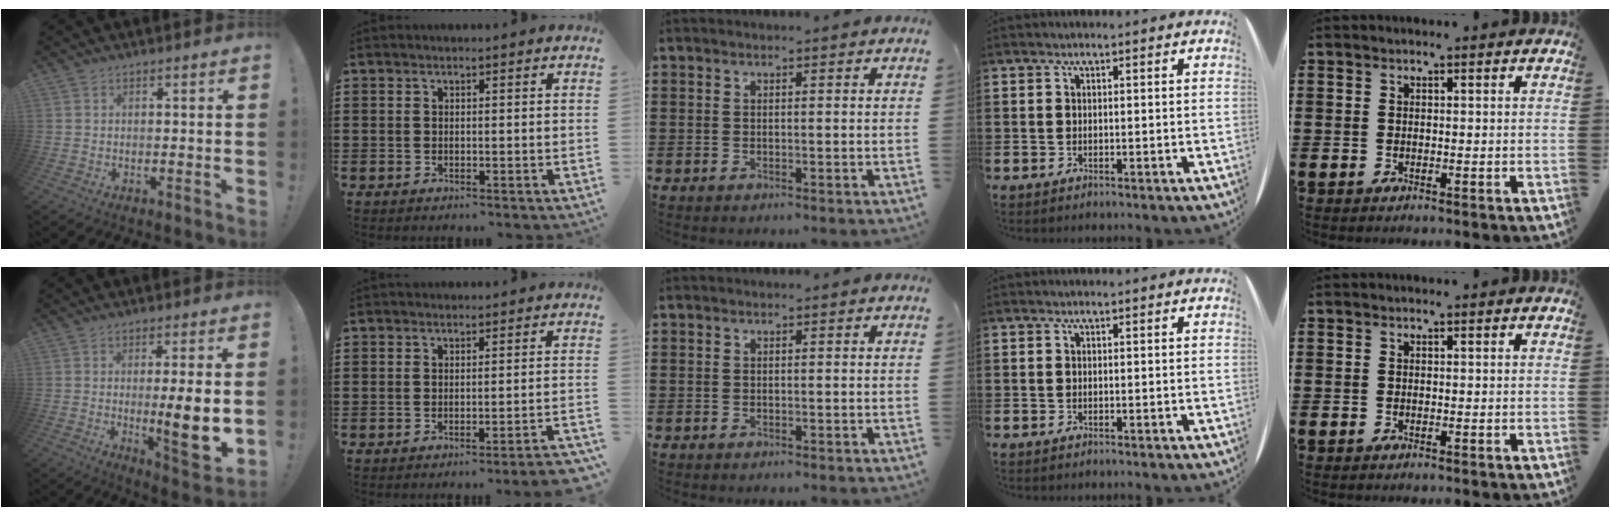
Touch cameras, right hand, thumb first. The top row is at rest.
{"thumb": {"total": 10.7, "force": [-0.4, 1.3, 10.6], "torque": [-0.152, -0.013, -0.007]}, "index": {"total": 1.7, "force": [-1.6, -0.2, 0.6], "torque": [-0.011, -0.002, -0.032]}}